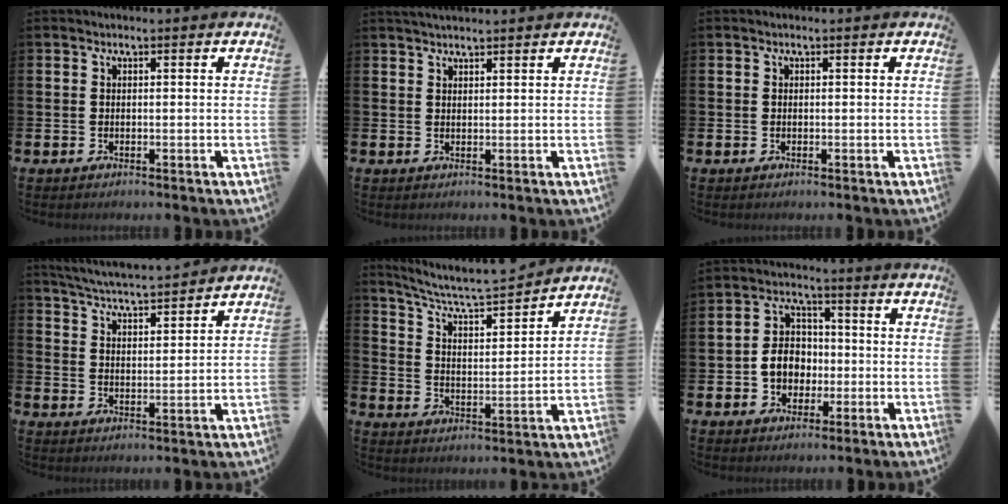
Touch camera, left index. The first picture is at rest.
{"total": 1.8, "force": [1.8, 0.2, 0.4], "torque": [-0.005, -0.003, 0.031]}
{"total": 0.0}
{"total": 5.1, "force": [5.1, -0.2, 0.6], "torque": [-0.031, -0.038, 0.088]}
{"total": 7.0, "force": [6.6, 1.1, 2.1], "torque": [-0.072, -0.050, 0.111]}
{"total": 5.8, "force": [-0.9, 5.0, 2.8], "torque": [-0.050, 0.012, -0.022]}